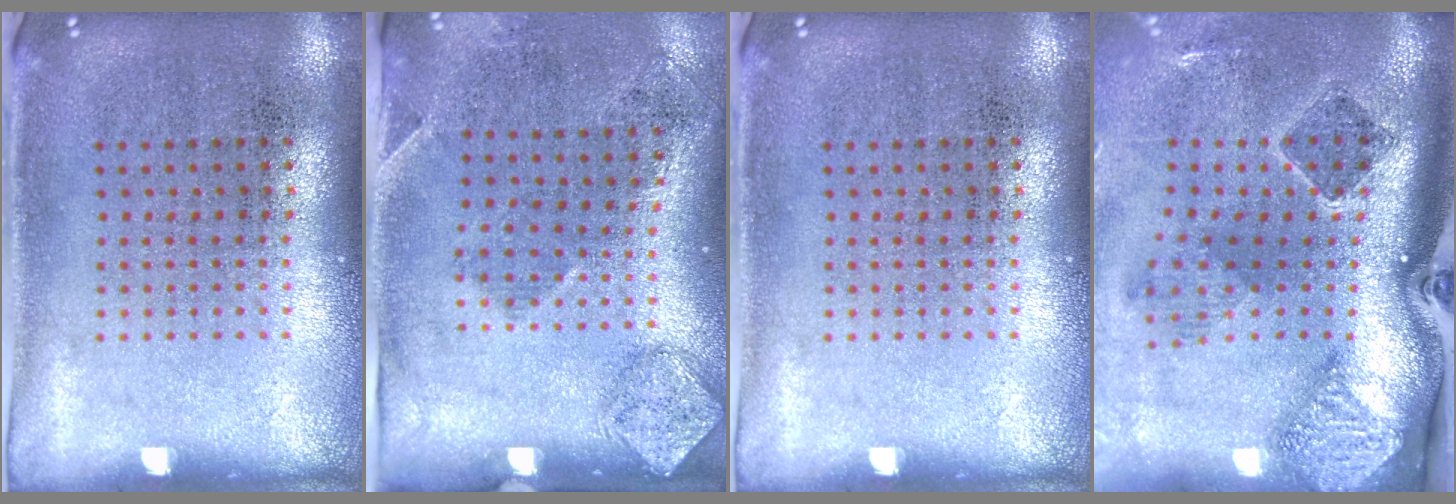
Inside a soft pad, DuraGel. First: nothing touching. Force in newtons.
{"total": 1.8, "press": 1.1, "slide": 1.4}
{"total": 0.0}
{"total": 2.8, "press": 1.9, "slide": 2.1}